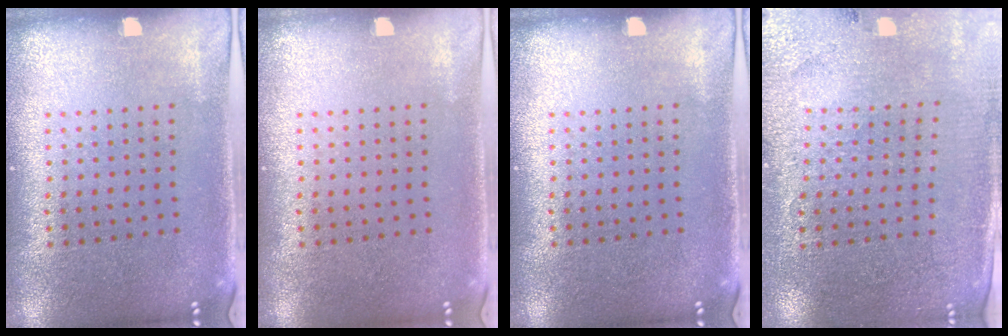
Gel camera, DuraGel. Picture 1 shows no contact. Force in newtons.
{"total": 0.0}
{"total": 0.0}
{"total": 2.8, "press": 2.8, "slide": 0.5}